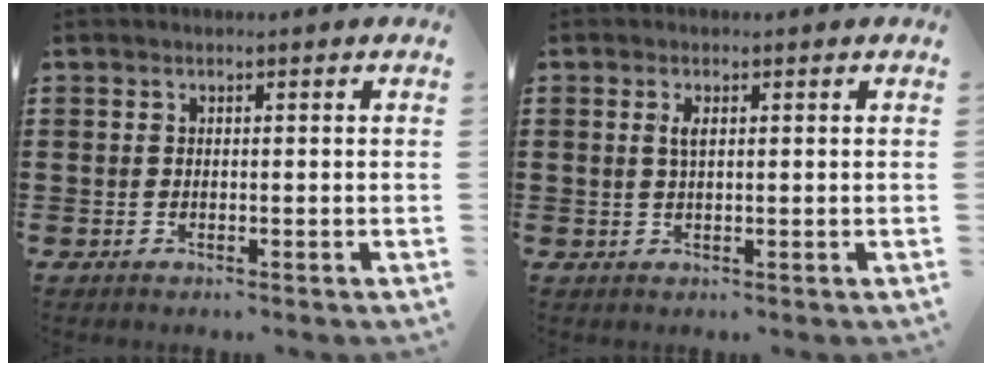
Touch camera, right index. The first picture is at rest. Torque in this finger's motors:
{"motor_torque": [0.17, -0.17, 0.01, 0.05]}